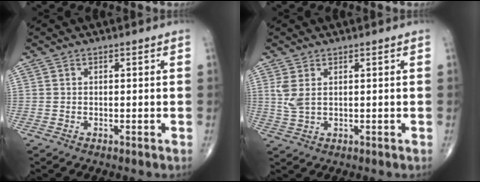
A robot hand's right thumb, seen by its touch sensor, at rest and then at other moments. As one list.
[{"total": 3.5, "force": [1.2, 1.6, 2.9], "torque": [-0.067, 0.000, 0.033]}]